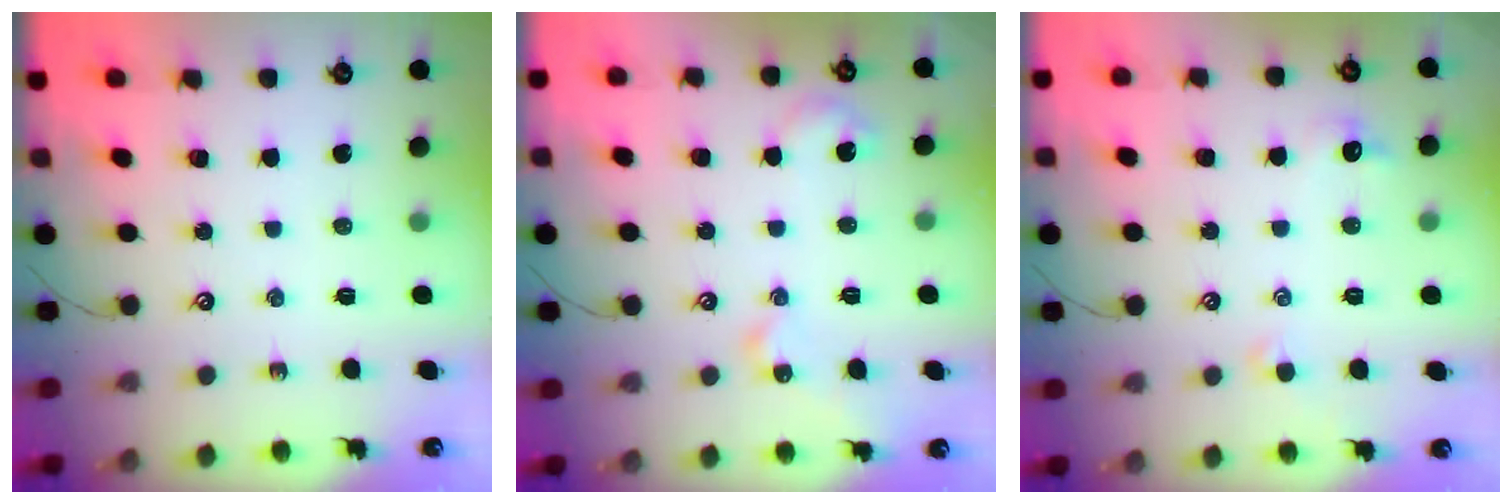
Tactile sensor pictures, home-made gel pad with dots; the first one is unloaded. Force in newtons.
{"total": 5.7, "press": 5.7, "slide": 0.5}
{"total": 1.0, "press": 0.8, "slide": 0.6}